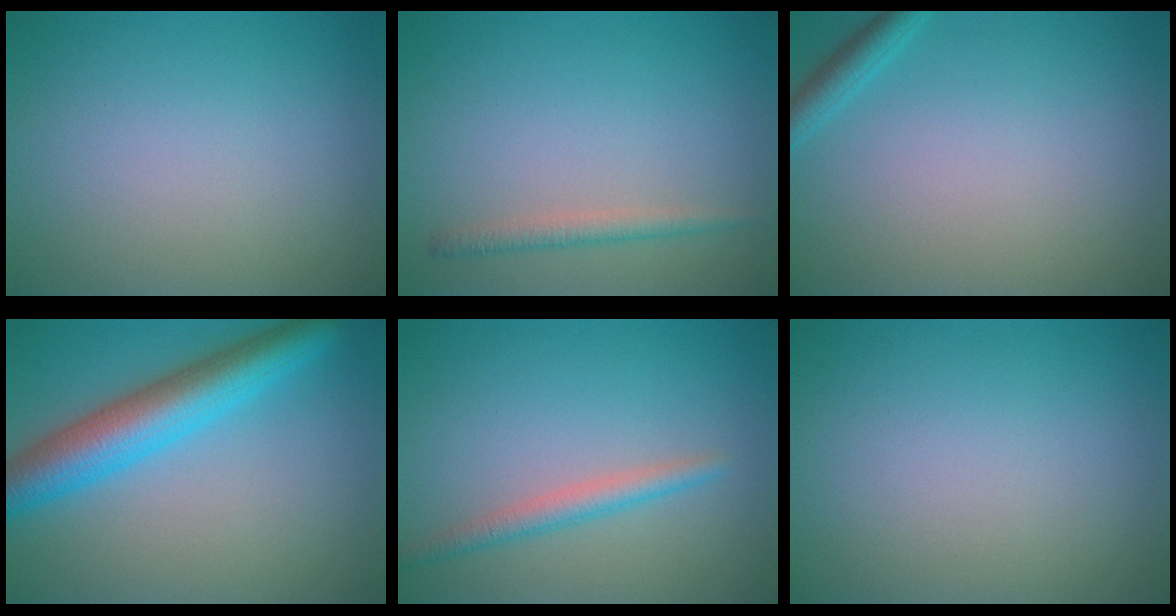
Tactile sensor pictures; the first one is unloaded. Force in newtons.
{"total": 1.6, "press": 1.6, "slide": 0.0}
{"total": 1.7, "press": 1.7, "slide": 0.1}
{"total": 6.8, "press": 6.8, "slide": 0.2}
{"total": 2.1, "press": 2.1, "slide": 0.1}
{"total": 0.0}